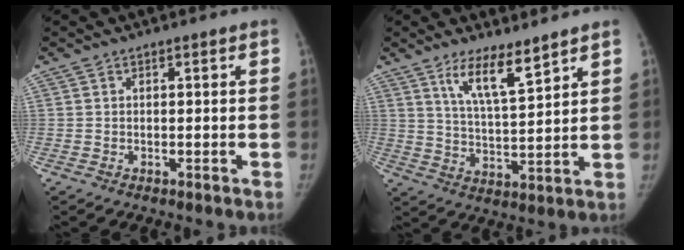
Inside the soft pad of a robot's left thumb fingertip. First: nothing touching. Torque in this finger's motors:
{"motor_torque": [0.24, 0.11, 1.01, -0.53, 0.07]}